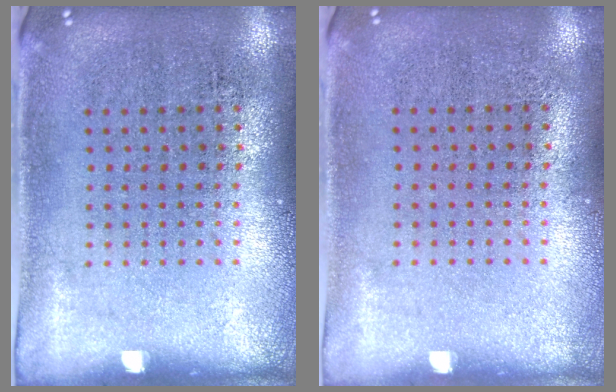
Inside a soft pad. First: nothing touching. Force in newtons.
{"total": 0.0}